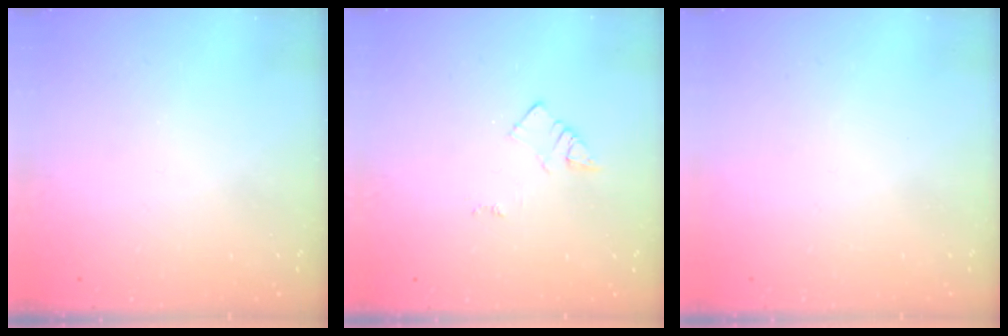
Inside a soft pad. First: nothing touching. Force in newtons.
{"total": 2.4, "press": 2.4, "slide": 0.3}
{"total": 1.7, "press": 1.7, "slide": 0.2}